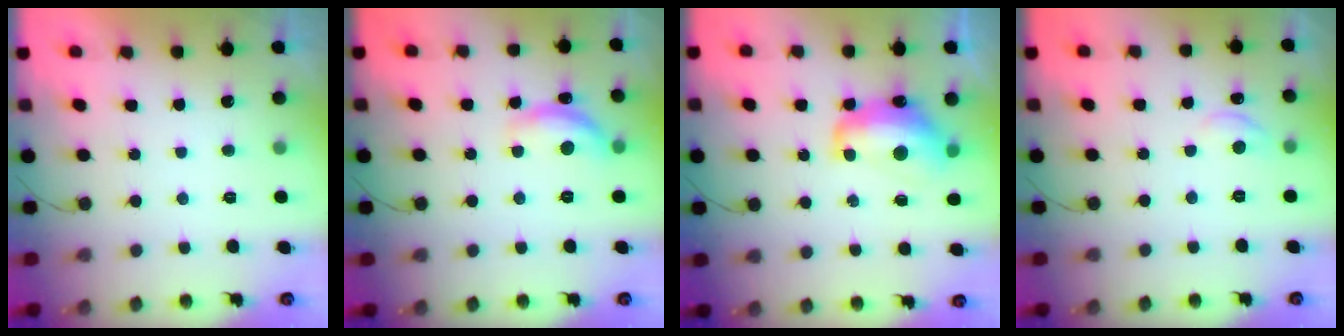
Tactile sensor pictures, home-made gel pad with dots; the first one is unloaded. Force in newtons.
{"total": 12.3, "press": 12.3, "slide": 0.8}
{"total": 12.7, "press": 12.6, "slide": 1.2}
{"total": 5.6, "press": 5.6, "slide": 0.3}